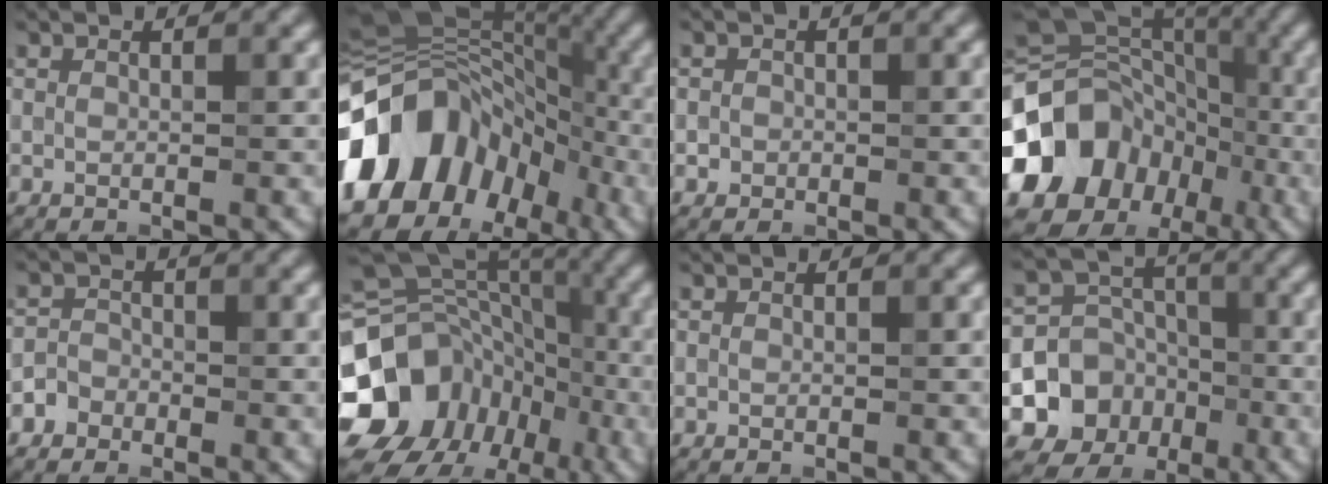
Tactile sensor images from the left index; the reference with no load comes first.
{"total": 13.6, "force": [-4.0, 10.4, 7.8], "torque": [-0.135, 0.004, -0.086]}
{"total": 0.9, "force": [-0.2, 0.9, 0.1], "torque": [0.007, -0.003, -0.005]}
{"total": 16.9, "force": [-5.0, 14.1, 7.7], "torque": [-0.176, 0.012, -0.106]}
{"total": 1.6, "force": [-0.9, 1.3, 0.0], "torque": [0.016, 0.005, -0.023]}
{"total": 18.1, "force": [-6.7, 15.3, 7.1], "torque": [-0.165, -0.013, -0.119]}
{"total": 0.0}
{"total": 7.4, "force": [-2.6, 6.6, 2.3], "torque": [-0.031, -0.007, -0.057]}